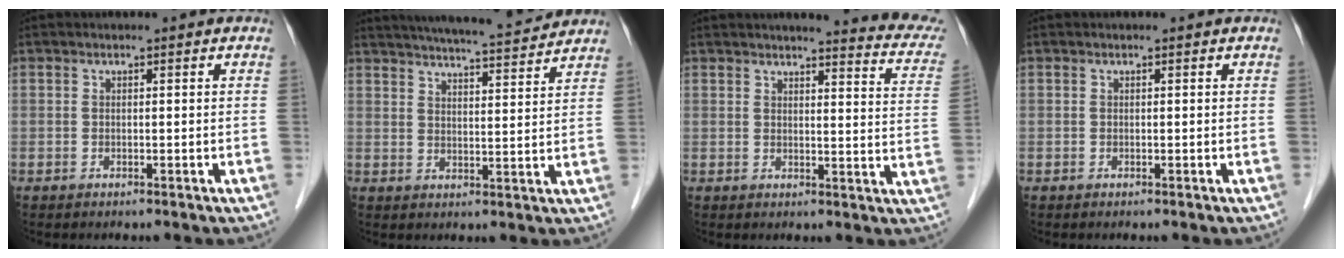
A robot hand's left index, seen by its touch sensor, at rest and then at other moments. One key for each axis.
{"total": 14.2, "fx": 13.1, "fy": 0.7, "fz": 5.4, "tx": -0.091, "ty": 0.008, "tz": 0.180}
{"total": 13.6, "fx": 12.5, "fy": 1.3, "fz": 5.4, "tx": -0.046, "ty": -0.051, "tz": 0.114}
{"total": 0.0}